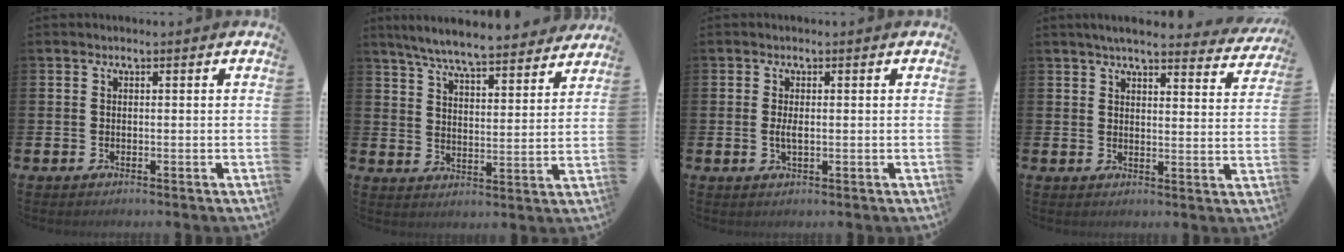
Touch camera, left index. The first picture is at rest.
{"total": 7.4, "force": [7.0, 0.5, 2.1], "torque": [-0.060, -0.049, 0.121]}
{"total": 1.6, "force": [0.1, 0.5, 1.5], "torque": [-0.023, 0.000, -0.002]}
{"total": 4.6, "force": [4.2, 0.5, 1.8], "torque": [-0.033, -0.027, 0.069]}